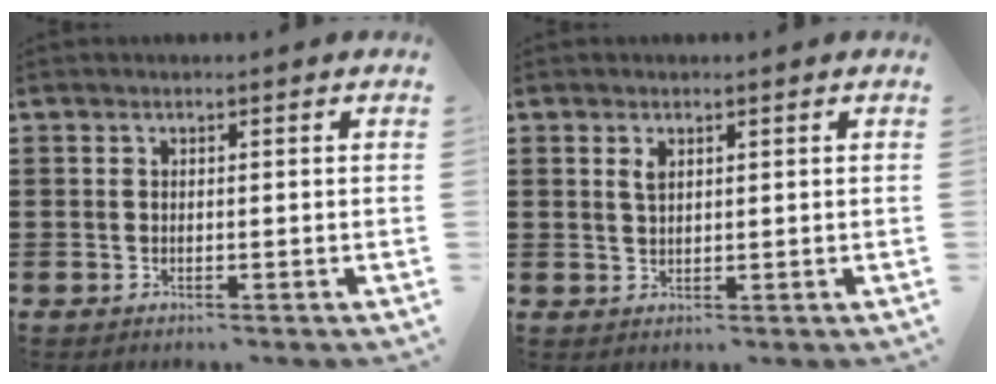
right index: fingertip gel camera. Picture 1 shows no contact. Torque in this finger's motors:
{"motor_torque": [0.02, 0.02, 0.01, 0.03]}